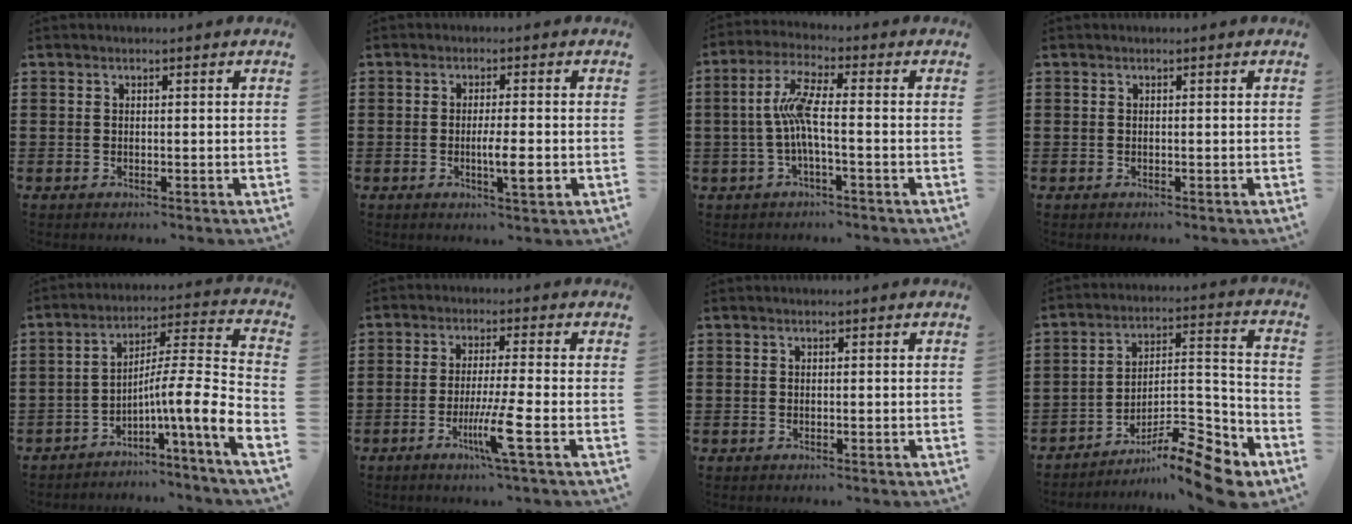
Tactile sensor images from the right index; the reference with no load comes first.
{"total": 4.4, "force": [-1.1, 0.5, 4.2], "torque": [-0.078, -0.007, -0.023]}
{"total": 6.8, "force": [-1.0, 1.1, 6.6], "torque": [-0.149, -0.008, -0.030]}
{"total": 0.0}
{"total": 9.6, "force": [-4.4, -0.6, 8.5], "torque": [-0.137, -0.043, -0.099]}
{"total": 6.9, "force": [-2.8, -0.3, 6.4], "torque": [-0.117, -0.018, -0.050]}
{"total": 0.0}
{"total": 12.0, "force": [-9.3, 2.8, 6.9], "torque": [-0.091, 0.035, -0.174]}